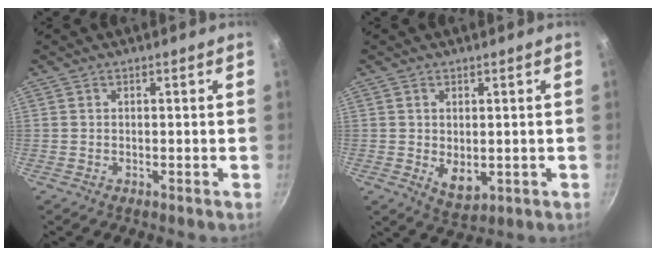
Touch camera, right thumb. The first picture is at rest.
{"total": 5.0, "force": [-0.1, 3.2, 3.9], "torque": [-0.061, -0.018, 0.007]}